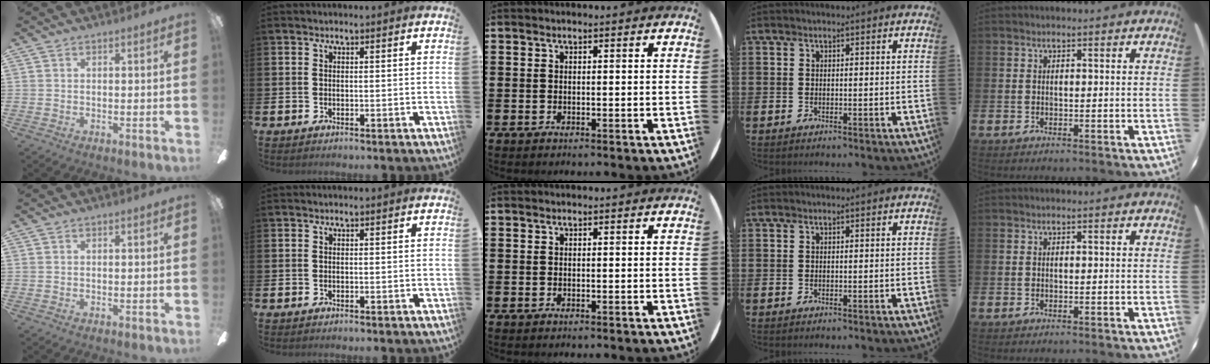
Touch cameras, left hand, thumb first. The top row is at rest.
{}